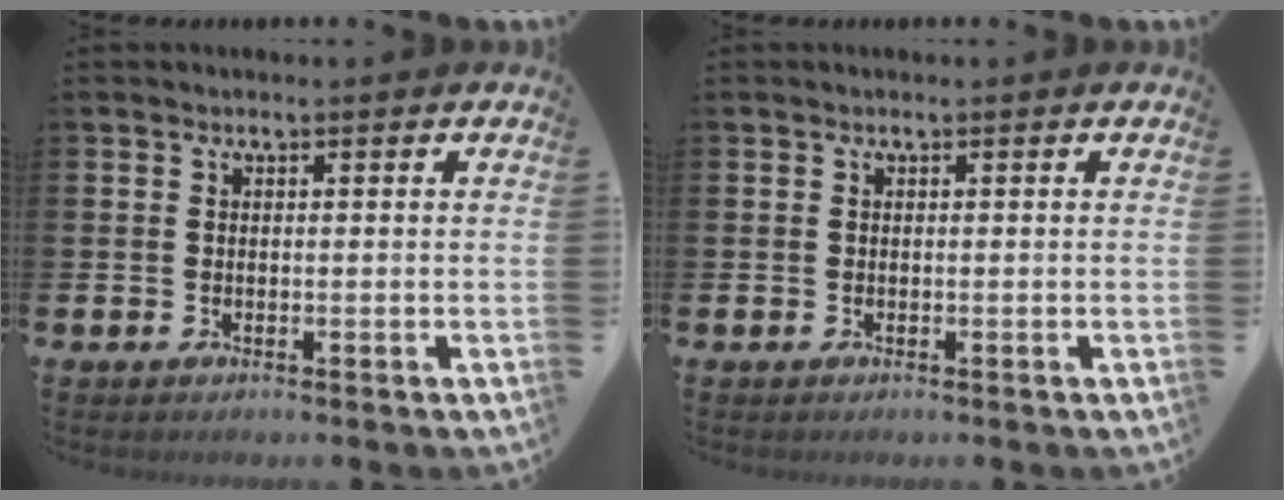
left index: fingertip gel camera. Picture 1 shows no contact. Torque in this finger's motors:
{"motor_torque": [-0.02, 0.02, 0.01, 0.00]}